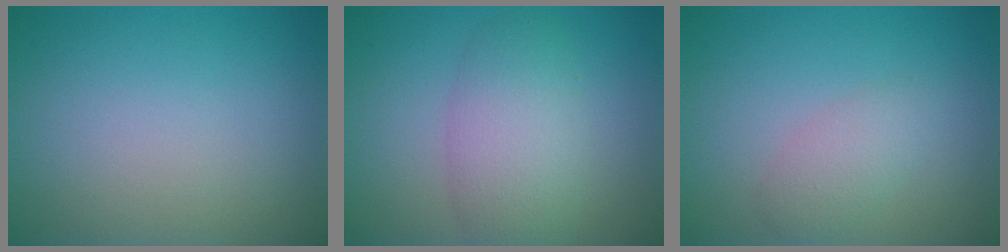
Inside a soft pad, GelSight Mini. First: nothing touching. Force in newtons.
{"total": 5.0, "press": 5.0, "slide": 0.1}
{"total": 2.1, "press": 2.1, "slide": 0.1}